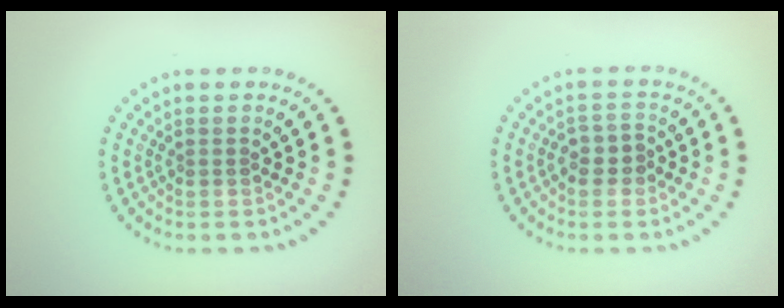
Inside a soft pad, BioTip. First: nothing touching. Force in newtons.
{"total": 2.0, "press": 1.8, "slide": 0.7}